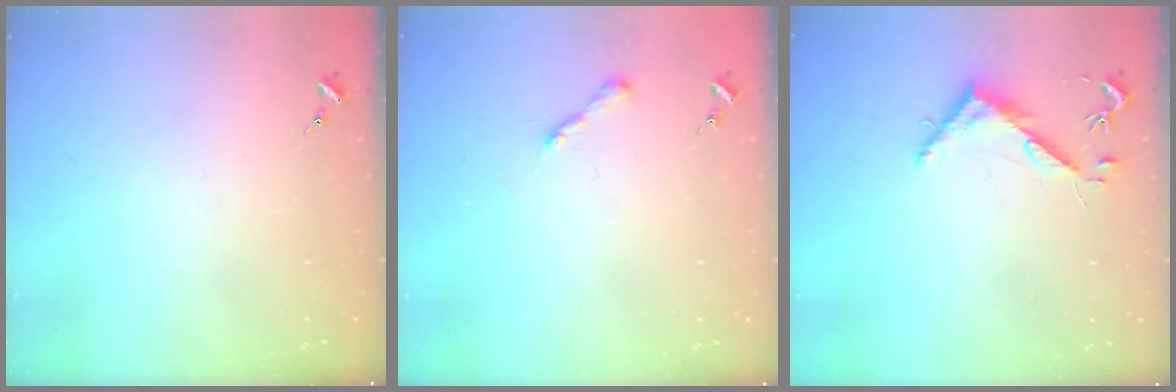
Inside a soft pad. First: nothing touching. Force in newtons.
{"total": 4.0, "press": 4.0, "slide": 0.4}
{"total": 5.1, "press": 5.1, "slide": 0.3}